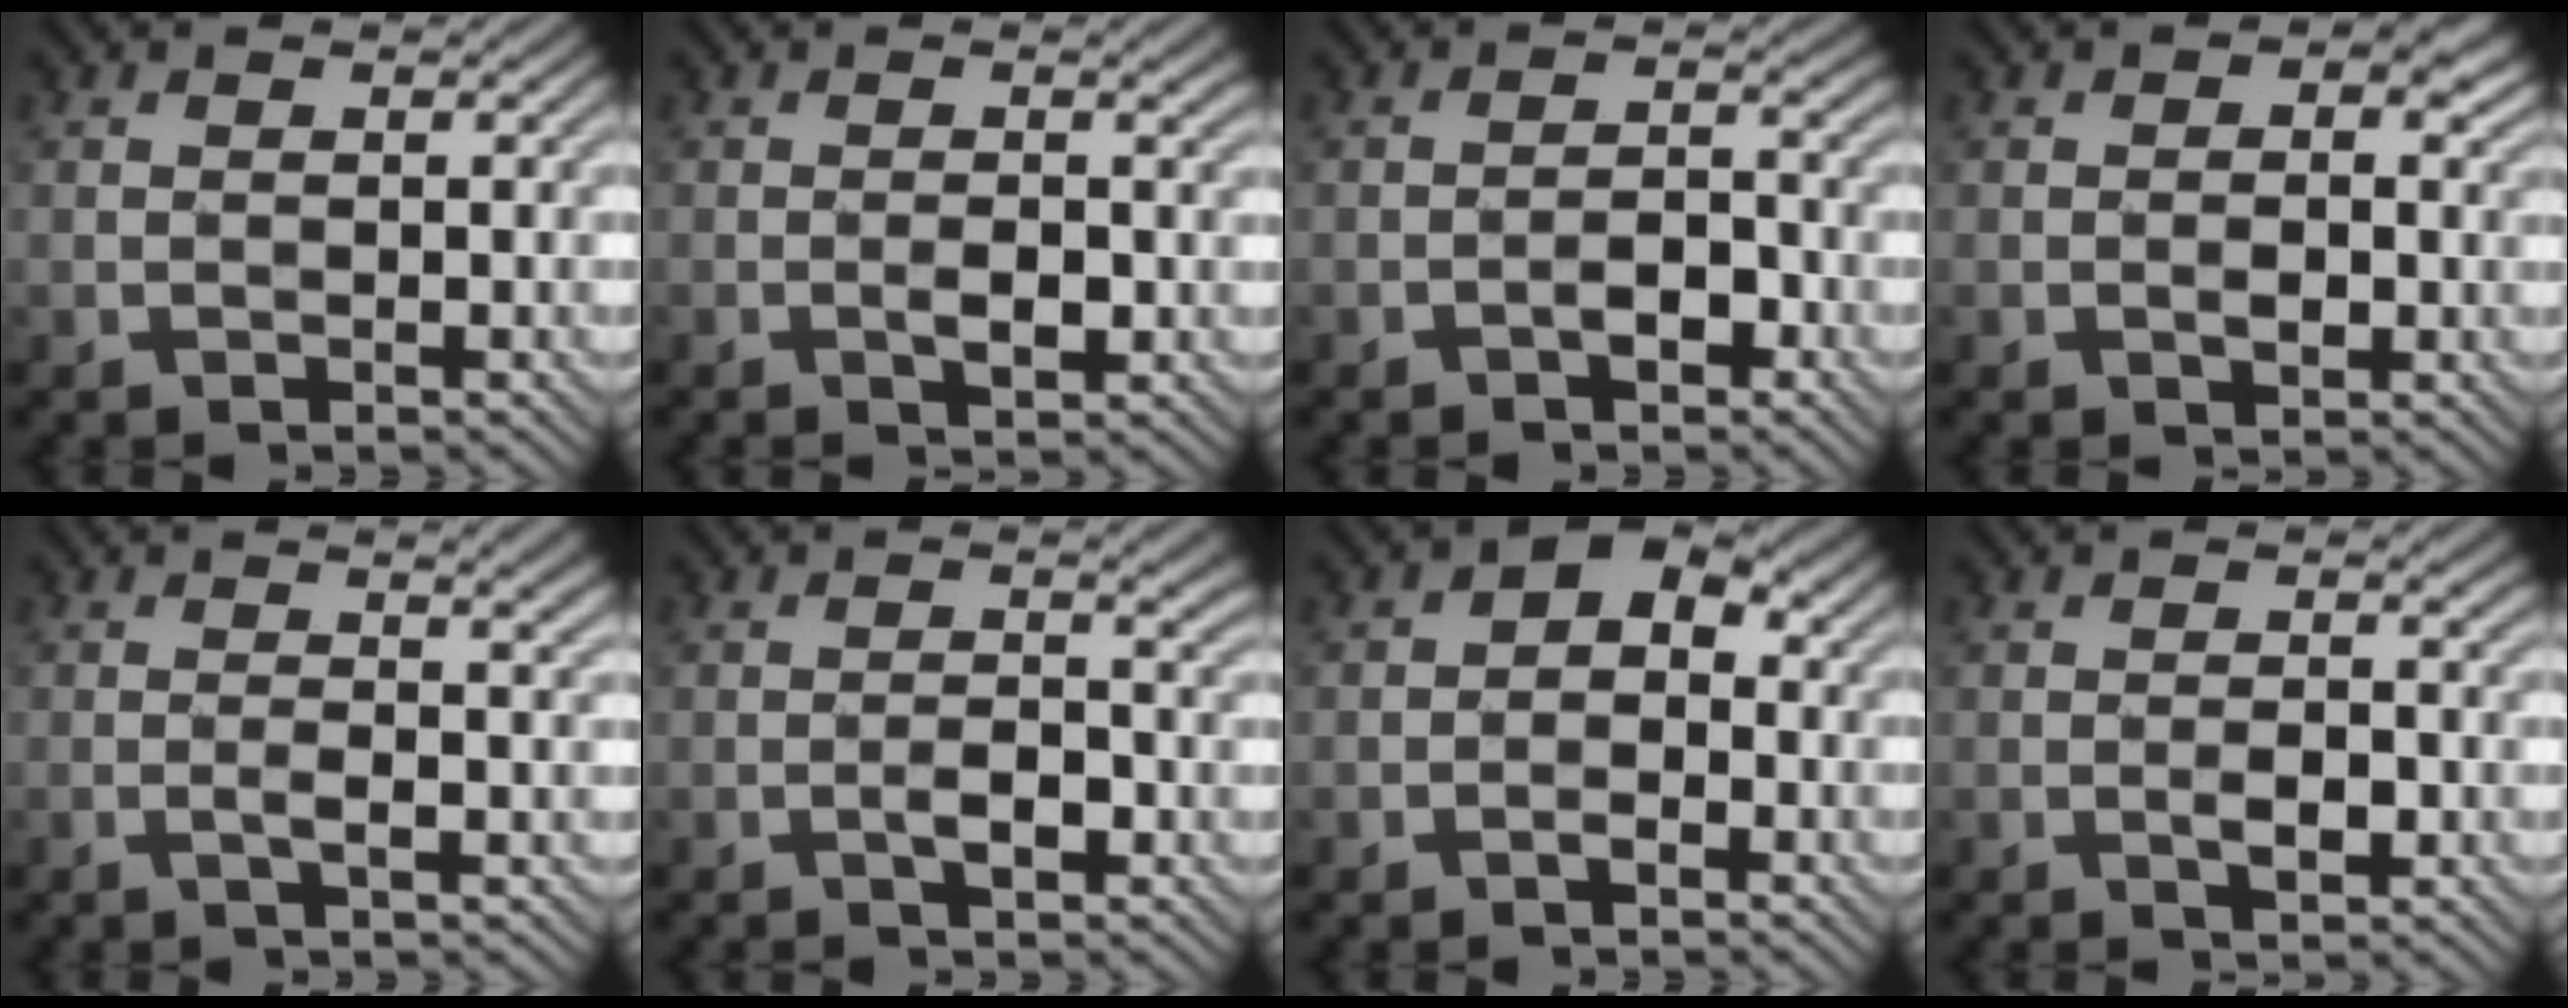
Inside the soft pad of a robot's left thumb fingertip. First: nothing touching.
{"total": 2.5, "force": [-0.5, 0.5, 2.4], "torque": [-0.042, 0.001, -0.007]}
{"total": 2.6, "force": [-1.7, 1.1, 1.6], "torque": [-0.024, 0.009, -0.030]}
{"total": 4.1, "force": [0.2, 2.6, 3.1], "torque": [-0.040, -0.004, 0.005]}
{"total": 3.8, "force": [0.2, 0.3, 3.8], "torque": [-0.059, 0.013, -0.001]}
{"total": 2.8, "force": [-1.0, 0.5, 2.5], "torque": [-0.047, 0.004, -0.015]}
{"total": 4.6, "force": [-0.2, 2.9, 3.6], "torque": [-0.041, 0.011, -0.012]}
{"total": 1.9, "force": [-0.6, 0.6, 1.7], "torque": [-0.028, 0.003, -0.009]}